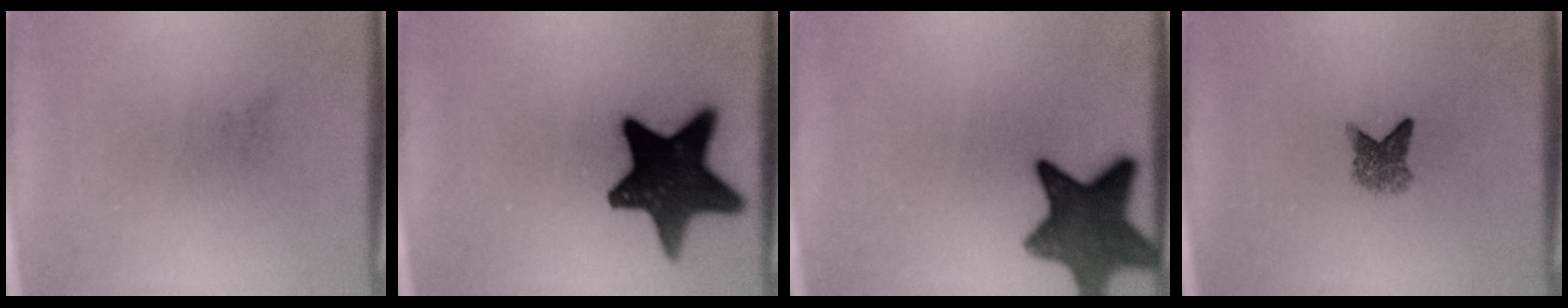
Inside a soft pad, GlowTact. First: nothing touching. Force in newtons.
{"total": 17.1}
{"total": 11.3}
{"total": 2.7}